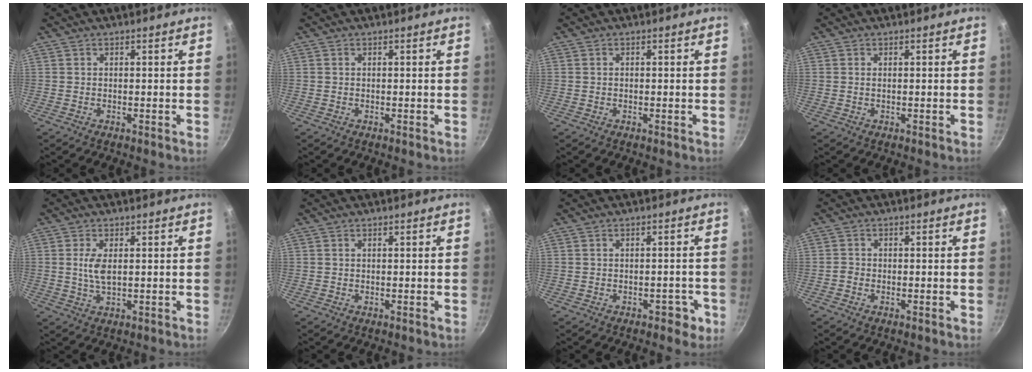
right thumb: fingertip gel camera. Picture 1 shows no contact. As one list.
[{"total": 0.0}, {"total": 0.0}, {"total": 0.0}, {"total": 4.0, "force": [0.5, 1.7, 3.6], "torque": [-0.082, -0.006, 0.015]}, {"total": 0.0}, {"total": 3.2, "force": [-1.7, 1.9, 1.9], "torque": [-0.008, 0.013, -0.021]}, {"total": 1.2, "force": [-0.6, 0.9, 0.6], "torque": [-0.012, 0.003, -0.015]}]